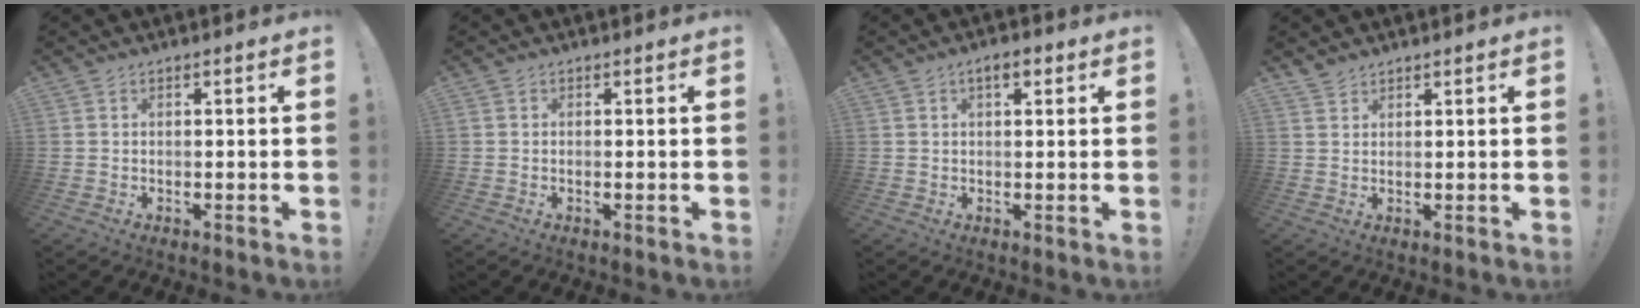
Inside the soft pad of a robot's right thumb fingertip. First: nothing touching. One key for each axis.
{"total": 0.0}
{"total": 3.8, "fx": 1.7, "fy": 1.7, "fz": 3.0, "tx": -0.037, "ty": -0.002, "tz": 0.025}
{"total": 2.1, "fx": 1.9, "fy": 0.7, "fz": 0.3, "tx": 0.002, "ty": -0.017, "tz": 0.036}